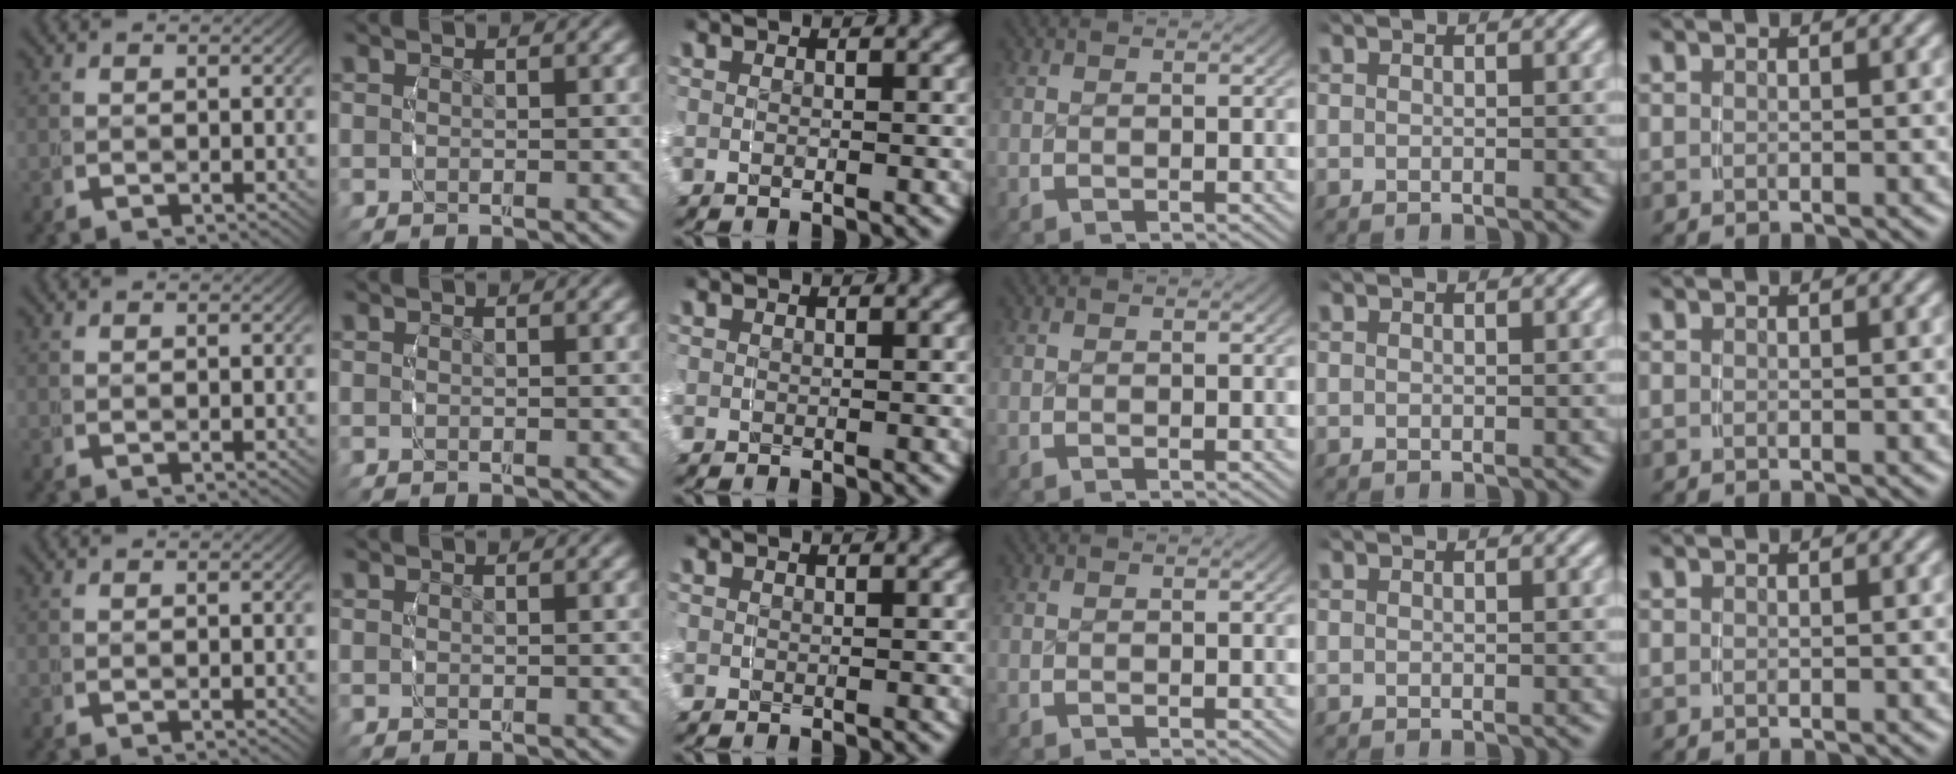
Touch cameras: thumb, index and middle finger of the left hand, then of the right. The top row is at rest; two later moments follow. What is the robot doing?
{"motion": "grasp_and_lifting", "object": "fork"}